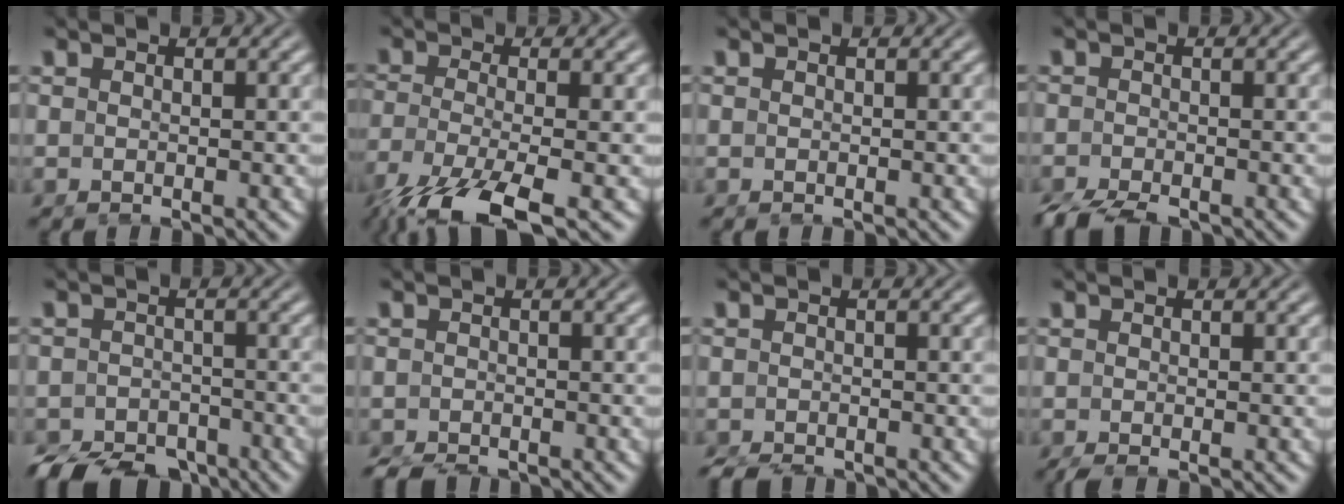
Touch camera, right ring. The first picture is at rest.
{"total": 6.9, "force": [-4.6, 2.1, 4.7], "torque": [-0.112, -0.041, -0.059]}
{"total": 0.0}
{"total": 3.4, "force": [-3.1, 1.0, 1.0], "torque": [-0.021, -0.020, -0.049]}
{"total": 7.5, "force": [-6.4, 3.4, 1.8], "torque": [-0.006, -0.023, -0.105]}
{"total": 3.3, "force": [-2.9, 1.4, 0.6], "torque": [-0.011, -0.019, -0.043]}
{"total": 2.8, "force": [-2.5, 1.3, 0.4], "torque": [-0.010, -0.018, -0.037]}
{"total": 1.1, "force": [-1.0, 0.2, 0.5], "torque": [-0.008, -0.008, -0.012]}